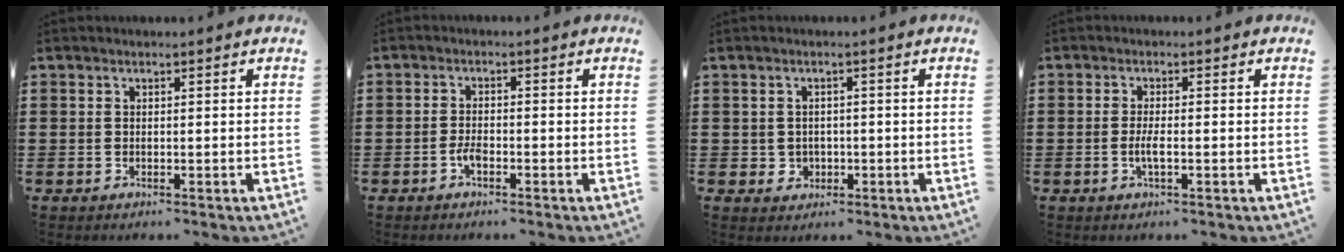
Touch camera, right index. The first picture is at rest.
{"total": 2.1, "force": [-1.2, 0.6, 1.6], "torque": [-0.041, -0.005, -0.023]}
{"total": 1.6, "force": [-0.1, 1.5, 0.5], "torque": [-0.016, 0.006, -0.006]}
{"total": 2.6, "force": [-0.7, 0.3, 2.5], "torque": [-0.057, -0.008, -0.018]}